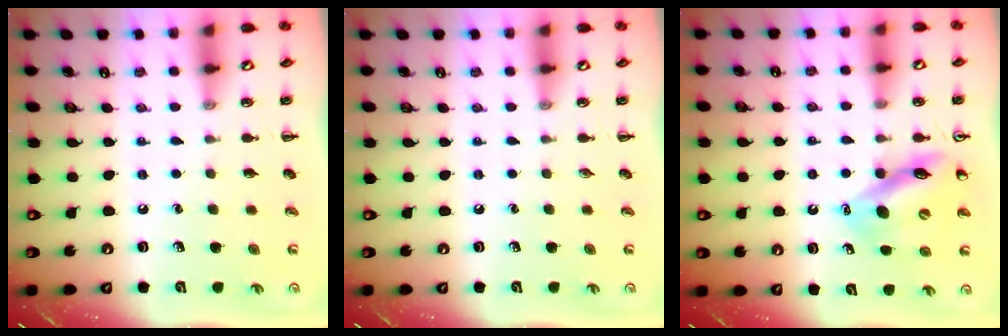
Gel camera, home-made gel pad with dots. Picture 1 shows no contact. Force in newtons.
{"total": 0.0}
{"total": 11.0, "press": 10.4, "slide": 3.5}